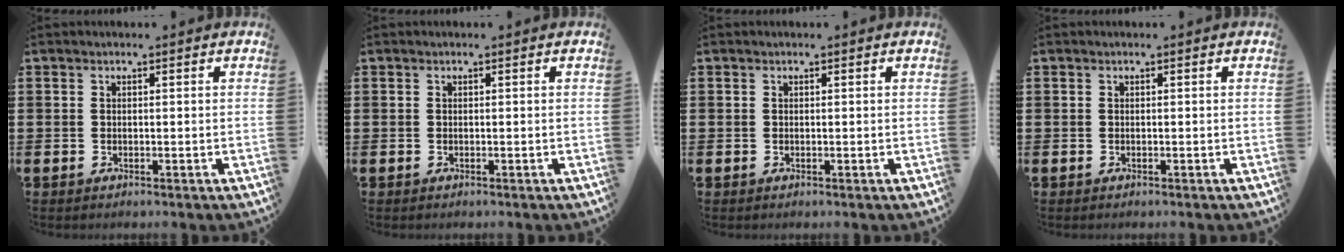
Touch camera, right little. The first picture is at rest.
{"total": 0.0}
{"total": 0.0}
{"total": 0.0}